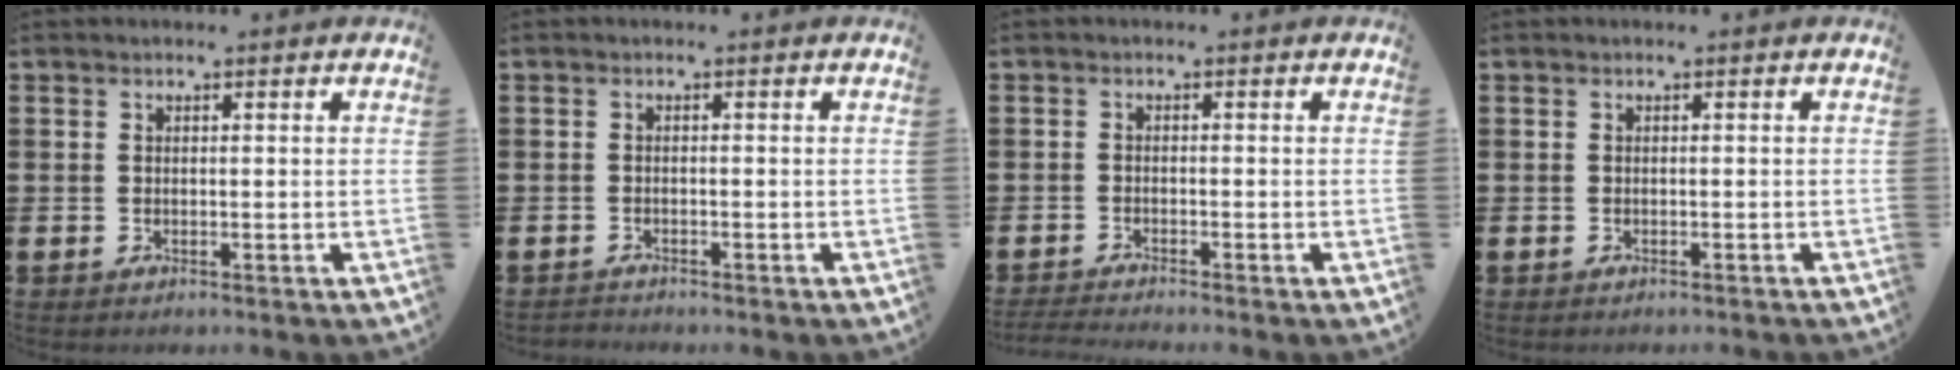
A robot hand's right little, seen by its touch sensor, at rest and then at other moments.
{"total": 0.7, "force": [-0.7, 0.1, -0.1], "torque": [-0.002, -0.001, -0.016]}
{"total": 1.3, "force": [-1.2, -0.1, 0.4], "torque": [-0.006, 0.000, -0.024]}
{"total": 0.0}